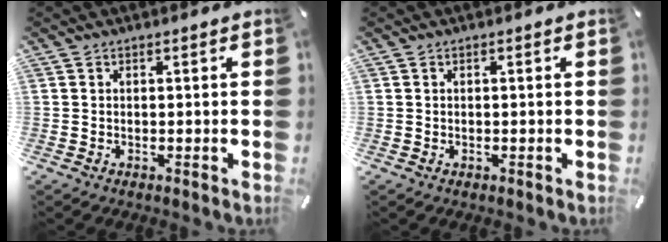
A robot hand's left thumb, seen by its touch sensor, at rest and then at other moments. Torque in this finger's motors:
{"motor_torque": [-0.05, -0.22, 0.11, 0.03, -0.01]}